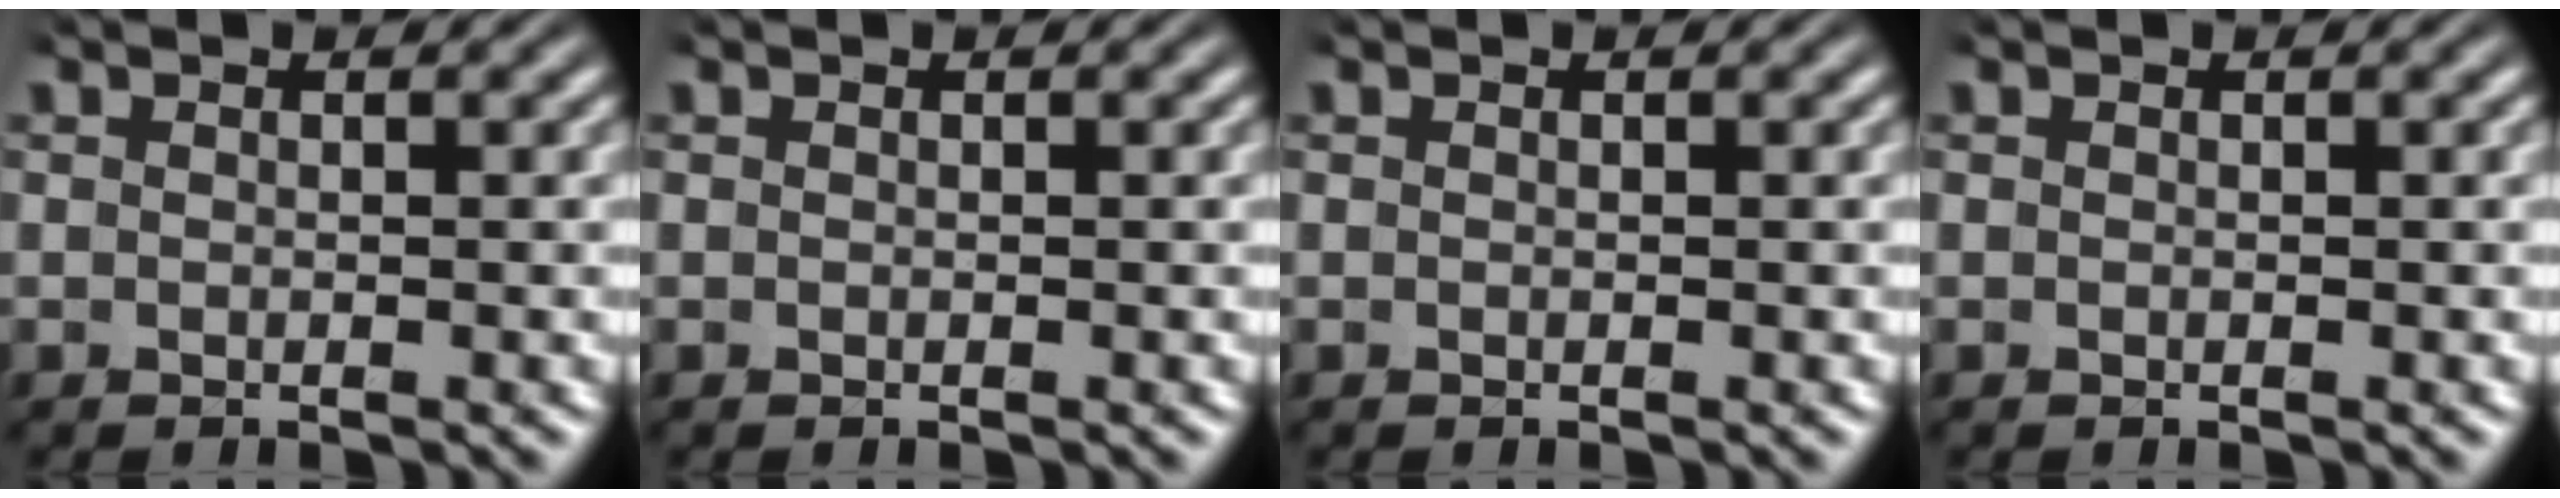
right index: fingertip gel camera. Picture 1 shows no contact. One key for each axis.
{"total": 0.0}
{"total": 0.0}
{"total": 0.0}